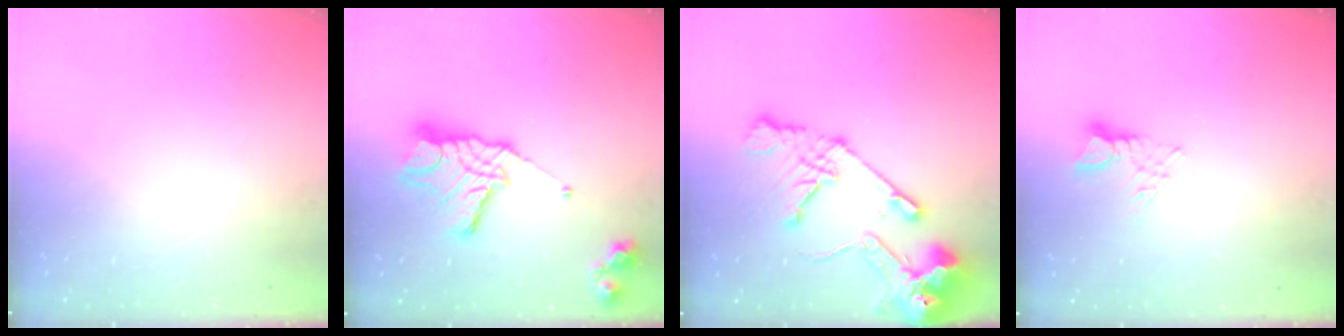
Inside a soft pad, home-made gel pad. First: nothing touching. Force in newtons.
{"total": 15.2, "press": 15.1, "slide": 1.3}
{"total": 16.1, "press": 16.0, "slide": 1.8}
{"total": 3.2, "press": 3.2, "slide": 0.3}